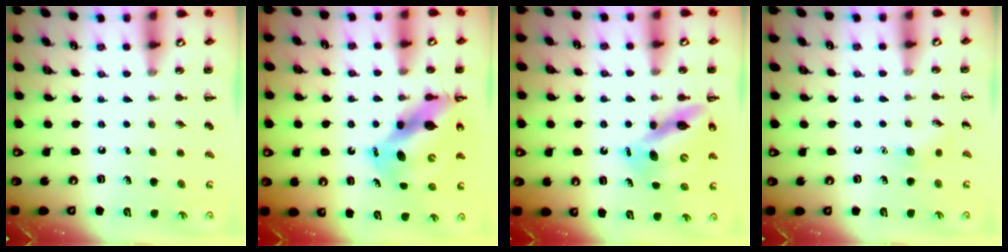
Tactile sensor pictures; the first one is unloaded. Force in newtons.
{"total": 14.3, "press": 13.7, "slide": 4.1}
{"total": 12.8, "press": 12.4, "slide": 3.4}
{"total": 6.7, "press": 6.5, "slide": 1.4}